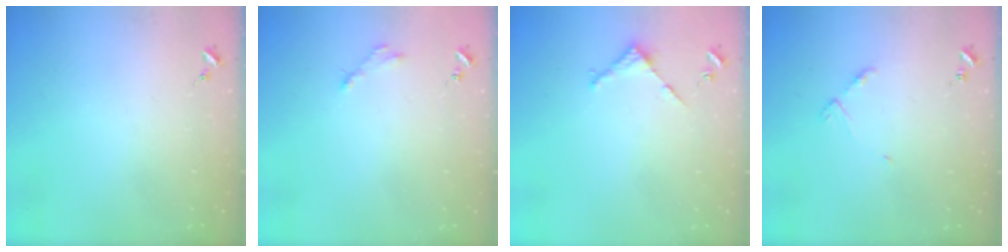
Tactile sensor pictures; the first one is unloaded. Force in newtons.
{"total": 2.8, "press": 2.8, "slide": 0.4}
{"total": 2.9, "press": 2.8, "slide": 0.2}
{"total": 4.4, "press": 4.3, "slide": 0.5}